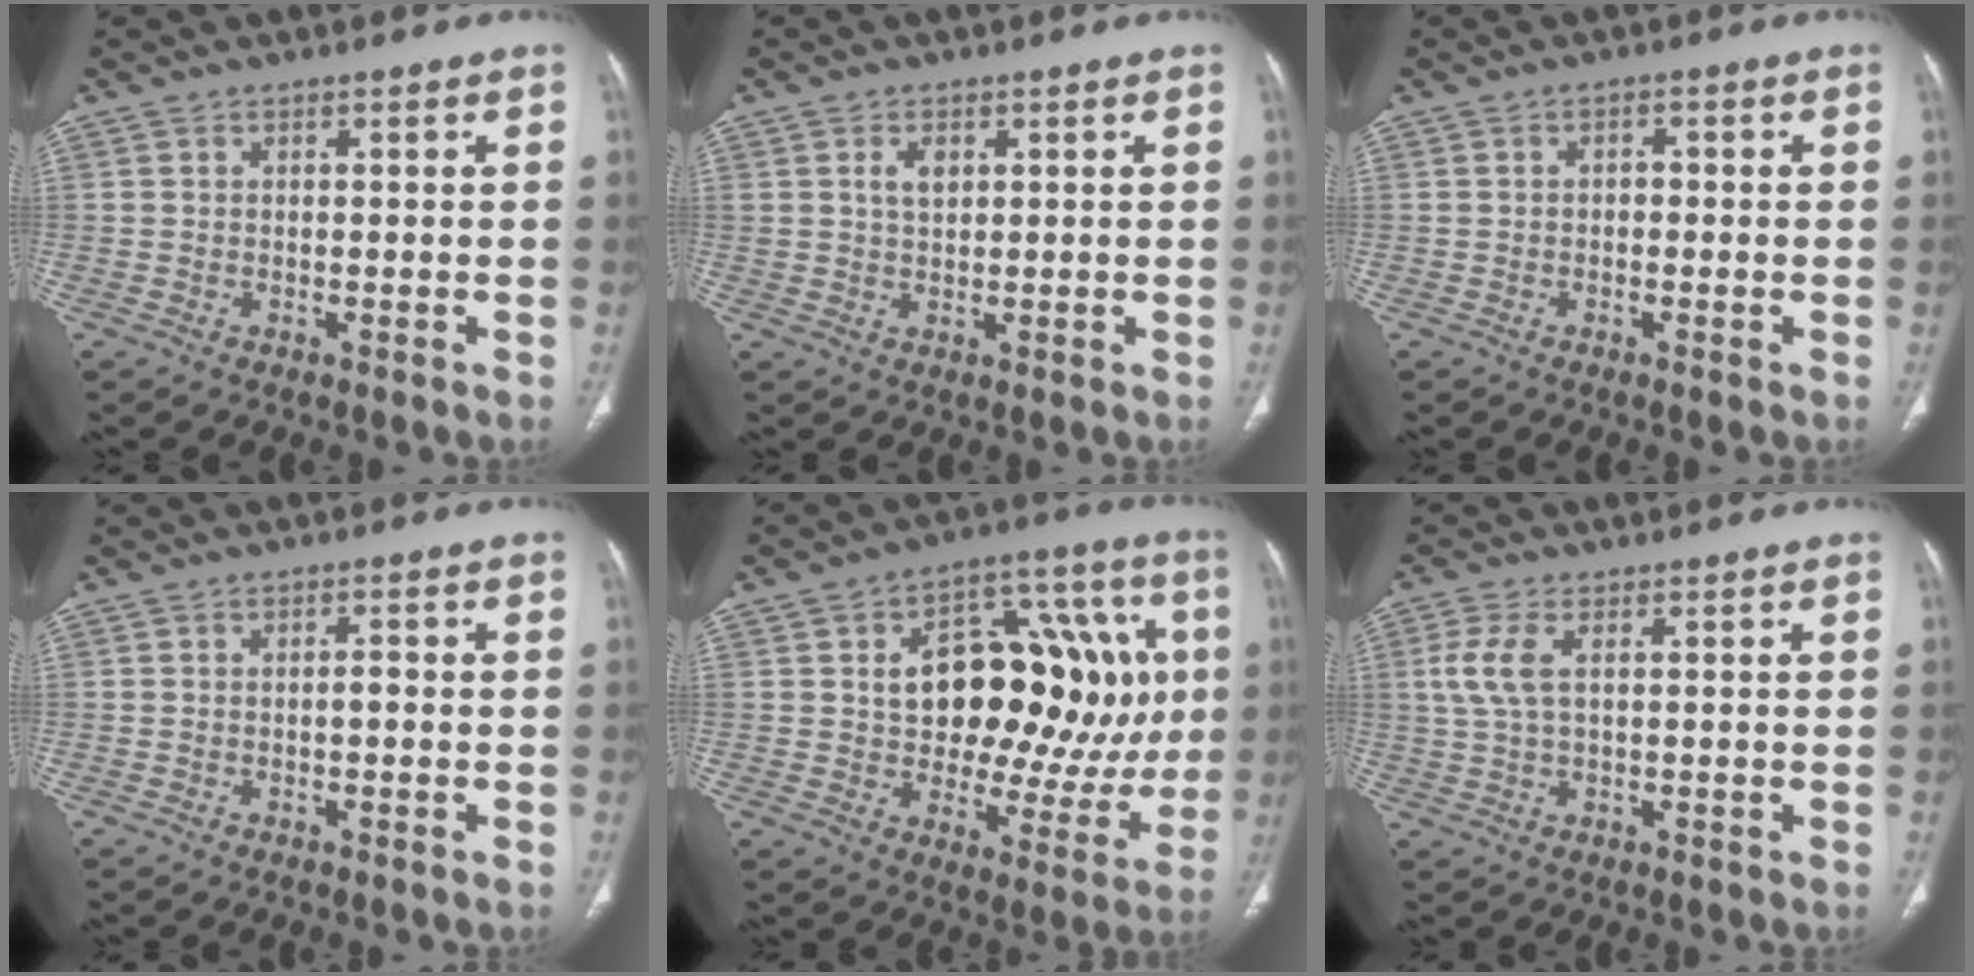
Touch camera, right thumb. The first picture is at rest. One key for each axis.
{"total": 3.1, "fx": 1.2, "fy": 1.8, "fz": 2.1, "tx": -0.032, "ty": -0.004, "tz": 0.024}
{"total": 1.2, "fx": -0.2, "fy": 0.9, "fz": 0.8, "tx": -0.009, "ty": 0.007, "tz": -0.004}
{"total": 1.2, "fx": -0.3, "fy": 0.5, "fz": 1.0, "tx": -0.016, "ty": 0.003, "tz": -0.006}
{"total": 25.6, "fx": 3.4, "fy": 14.6, "fz": 20.8, "tx": -0.241, "ty": 0.022, "tz": 0.060}
{"total": 5.7, "fx": 1.4, "fy": 2.6, "fz": 4.9, "tx": -0.127, "ty": 0.006, "tz": 0.031}